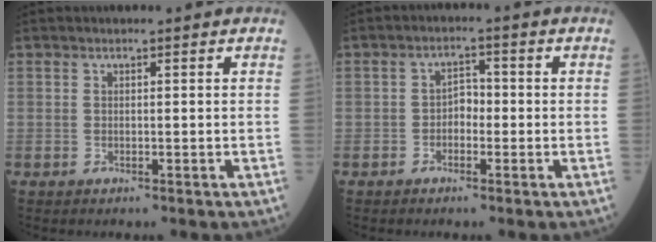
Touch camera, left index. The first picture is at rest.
{"total": 2.6, "force": [-0.7, 1.6, 1.9], "torque": [-0.026, 0.010, -0.019]}